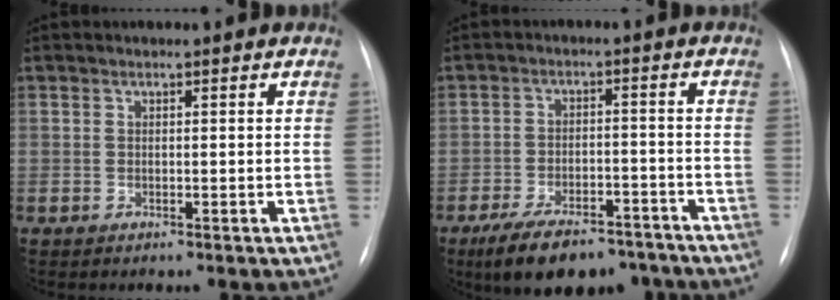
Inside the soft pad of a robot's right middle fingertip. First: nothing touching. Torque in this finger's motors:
{"motor_torque": [1.11, -1.03, 0.18, 0.08]}